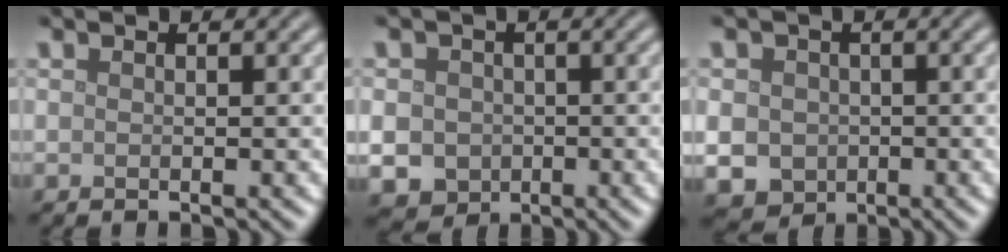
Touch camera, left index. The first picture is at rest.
{"total": 5.7, "force": [-0.7, 5.4, 1.7], "torque": [-0.040, -0.002, -0.031]}
{"total": 4.8, "force": [-0.4, 4.5, 1.7], "torque": [-0.036, -0.004, -0.019]}